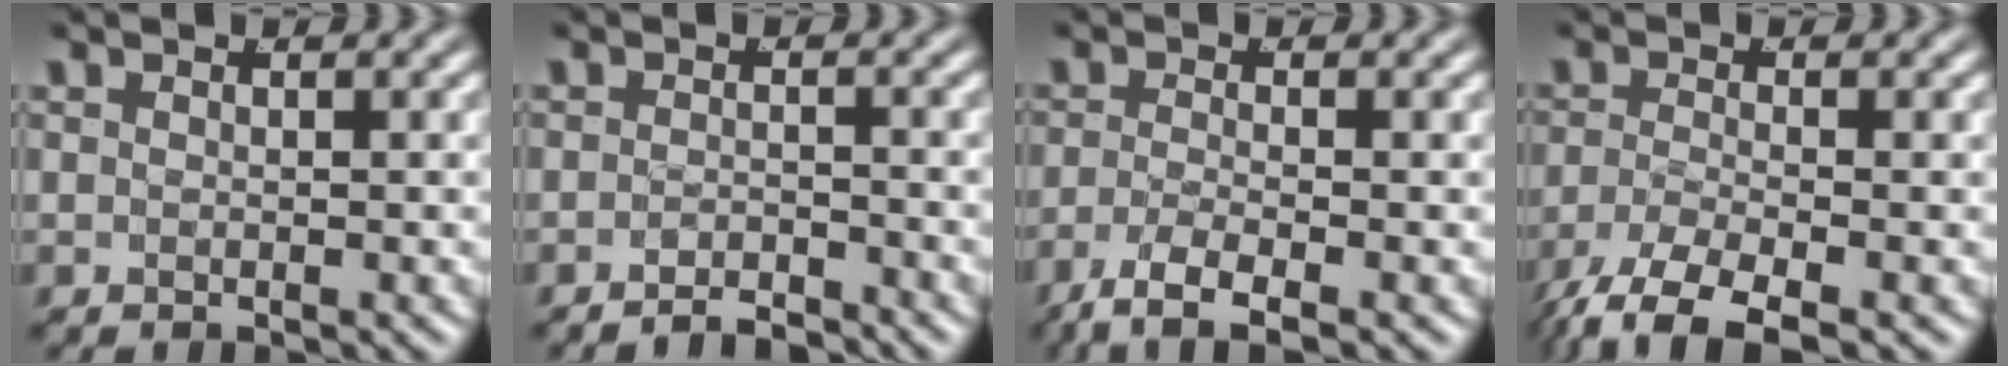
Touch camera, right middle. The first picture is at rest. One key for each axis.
{"total": 2.8, "fx": -2.8, "fy": 0.0, "fz": 0.3, "tx": -0.001, "ty": -0.006, "tz": -0.048}
{"total": 5.1, "fx": -3.6, "fy": 1.3, "fz": 3.3, "tx": -0.064, "ty": -0.026, "tz": -0.045}
{"total": 6.3, "fx": -4.6, "fy": 2.2, "fz": 3.8, "tx": -0.078, "ty": -0.033, "tz": -0.052}